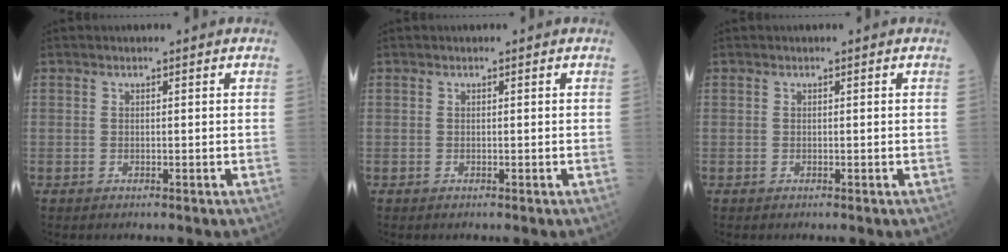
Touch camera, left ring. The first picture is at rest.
{"total": 0.0}
{"total": 0.0}